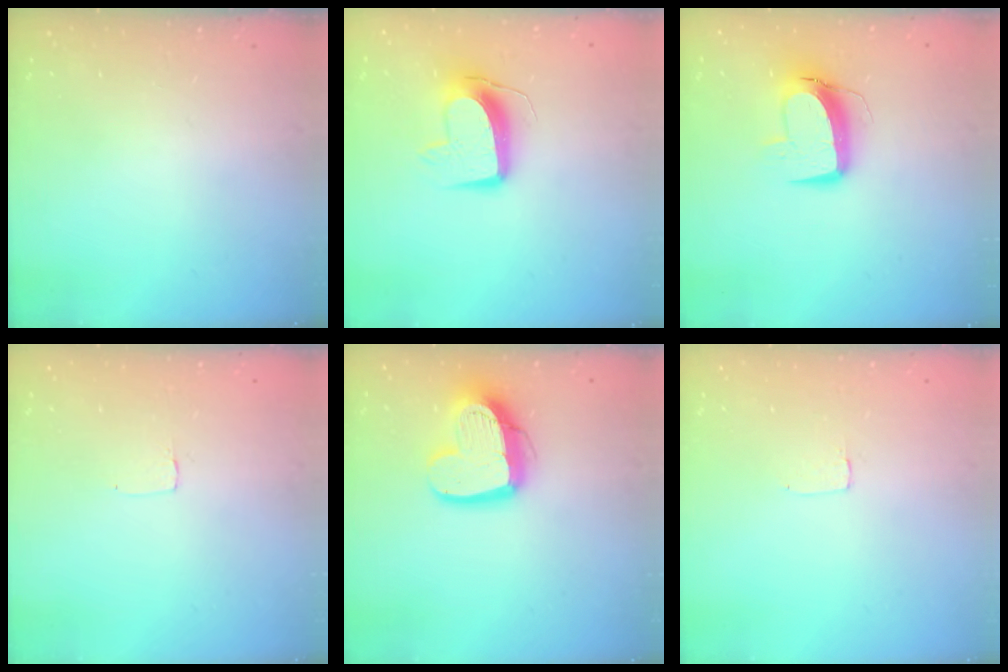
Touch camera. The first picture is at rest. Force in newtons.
{"total": 10.1, "press": 10.1, "slide": 0.4}
{"total": 11.2, "press": 11.1, "slide": 1.2}
{"total": 2.6, "press": 2.6, "slide": 0.2}
{"total": 15.0, "press": 14.9, "slide": 1.3}
{"total": 1.7, "press": 1.7, "slide": 0.1}